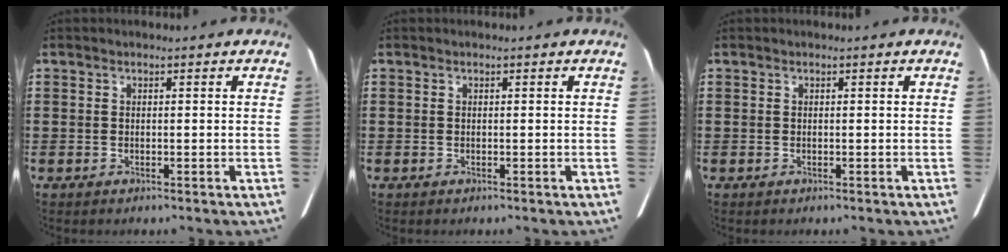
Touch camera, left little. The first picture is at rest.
{"total": 0.0}
{"total": 0.0}